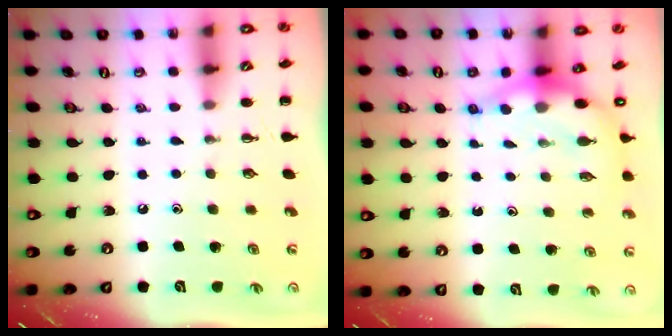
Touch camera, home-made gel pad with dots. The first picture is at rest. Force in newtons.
{"total": 6.9, "press": 6.7, "slide": 1.6}